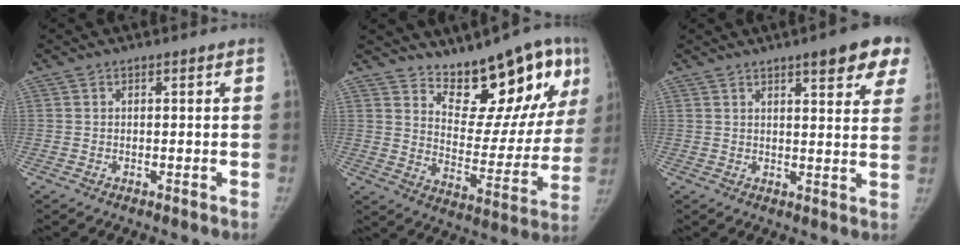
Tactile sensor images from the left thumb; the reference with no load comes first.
{"total": 17.9, "force": [12.0, 7.0, 11.4], "torque": [-0.093, -0.083, 0.180]}
{"total": 10.3, "force": [6.2, 2.6, 7.8], "torque": [-0.067, -0.024, 0.070]}